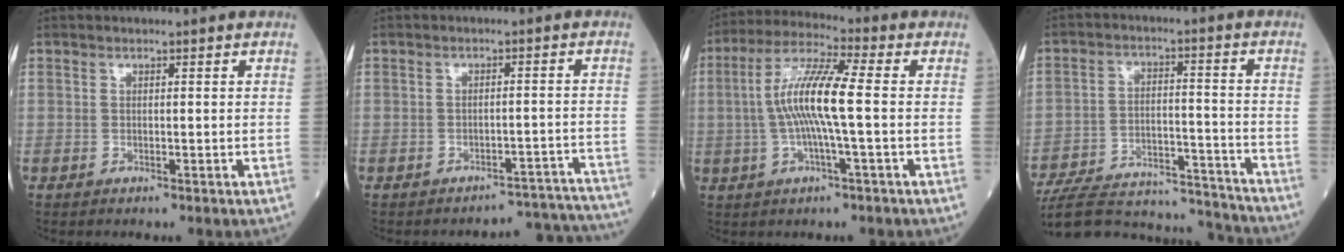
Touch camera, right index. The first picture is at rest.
{"total": 9.9, "force": [-9.8, 0.6, -1.4], "torque": [0.043, 0.038, -0.107]}
{"total": 10.4, "force": [-0.3, 0.5, 10.4], "torque": [-0.207, 0.014, -0.014]}
{"total": 20.3, "force": [-19.4, 3.5, 5.0], "torque": [-0.109, 0.009, -0.288]}